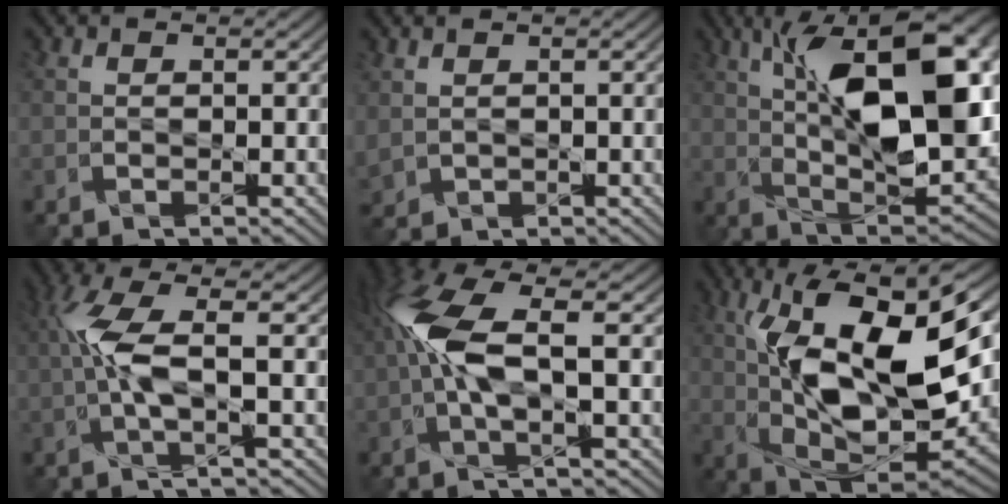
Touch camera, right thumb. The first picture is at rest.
{"total": 1.5, "force": [0.3, 1.4, 0.5], "torque": [-0.025, -0.009, 0.014]}
{"total": 15.8, "force": [4.1, 6.7, 13.8], "torque": [-0.217, 0.016, 0.065]}
{"total": 5.9, "force": [0.7, 1.0, 5.8], "torque": [-0.132, 0.015, 0.012]}
{"total": 9.0, "force": [1.0, 2.7, 8.5], "torque": [-0.192, 0.018, 0.016]}
{"total": 15.2, "force": [2.5, 7.5, 12.9], "torque": [-0.233, -0.004, 0.048]}